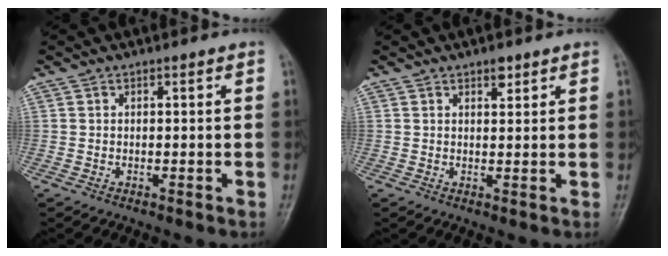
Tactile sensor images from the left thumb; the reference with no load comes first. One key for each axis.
{"total": 1.9, "fx": 1.4, "fy": 0.8, "fz": 1.1, "tx": -0.009, "ty": -0.008, "tz": 0.021}